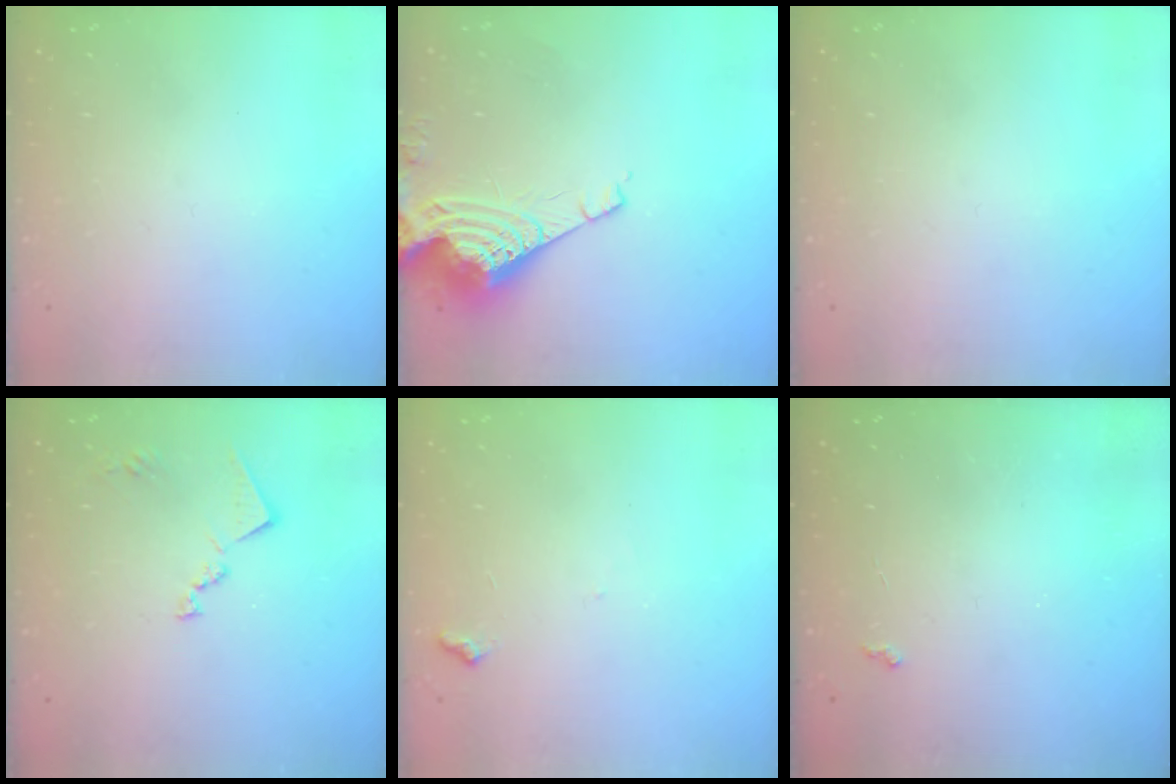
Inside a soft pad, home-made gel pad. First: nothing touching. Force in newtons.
{"total": 10.8, "press": 10.7, "slide": 1.1}
{"total": 0.0}
{"total": 11.6, "press": 11.6, "slide": 0.7}
{"total": 6.0, "press": 6.0, "slide": 0.6}
{"total": 2.5, "press": 2.4, "slide": 0.4}